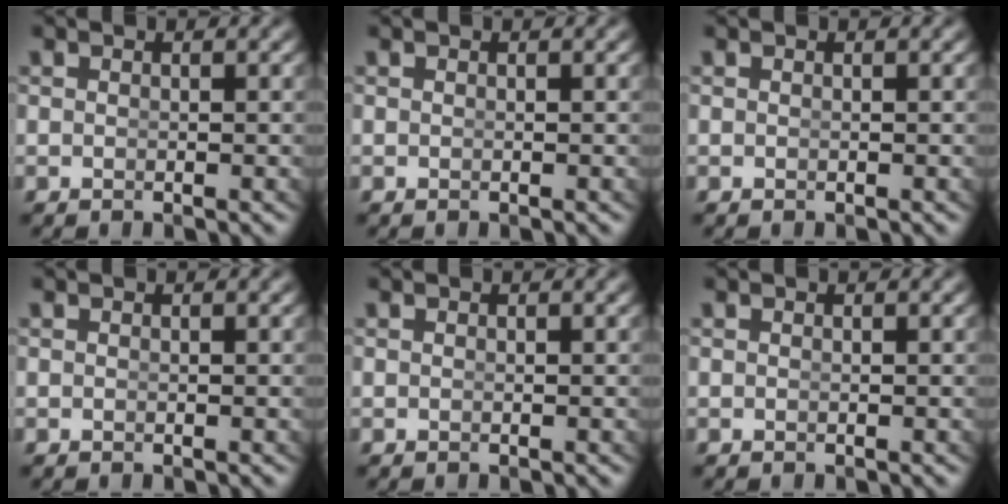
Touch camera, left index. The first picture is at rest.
{"total": 0.0}
{"total": 0.0}
{"total": 0.0}
{"total": 0.0}
{"total": 0.0}